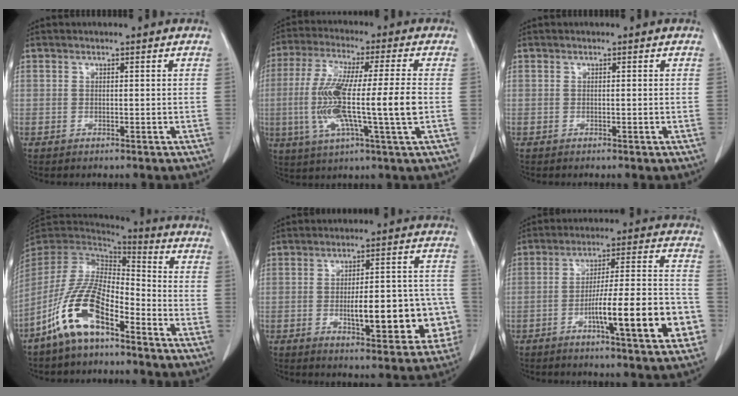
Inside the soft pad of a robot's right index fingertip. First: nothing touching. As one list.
[{"total": 14.8, "force": [-1.6, 0.4, 14.8], "torque": [-0.288, -0.004, -0.035]}, {"total": 0.0}, {"total": 13.5, "force": [-7.8, 4.5, 10.1], "torque": [-0.215, -0.002, -0.150]}, {"total": 14.7, "force": [-3.7, 4.4, 13.5], "torque": [-0.153, 0.033, -0.038]}, {"total": 15.9, "force": [-5.9, 1.8, 14.6], "torque": [-0.217, 0.013, -0.083]}]